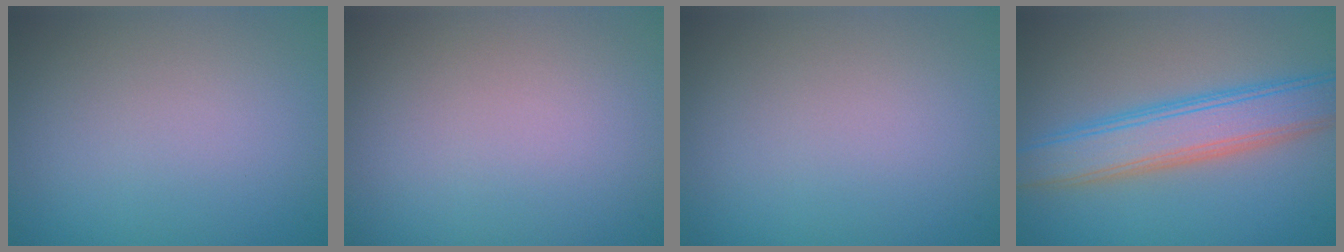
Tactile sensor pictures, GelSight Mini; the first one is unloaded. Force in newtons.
{"total": 0.0}
{"total": 0.0}
{"total": 5.9, "press": 5.9, "slide": 0.4}